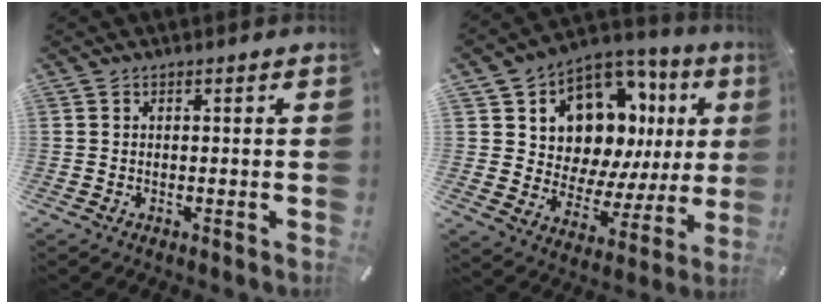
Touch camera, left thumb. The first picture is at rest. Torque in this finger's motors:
{"motor_torque": [2.66, 2.34, 0.61, -0.06, 0.19]}